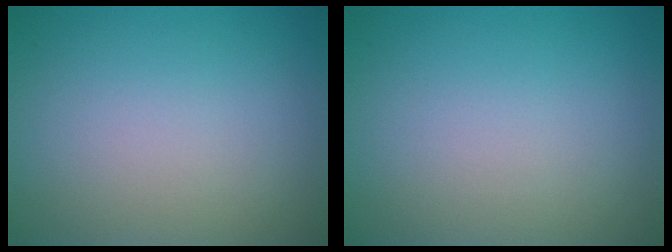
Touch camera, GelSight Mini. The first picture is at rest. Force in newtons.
{"total": 0.0}